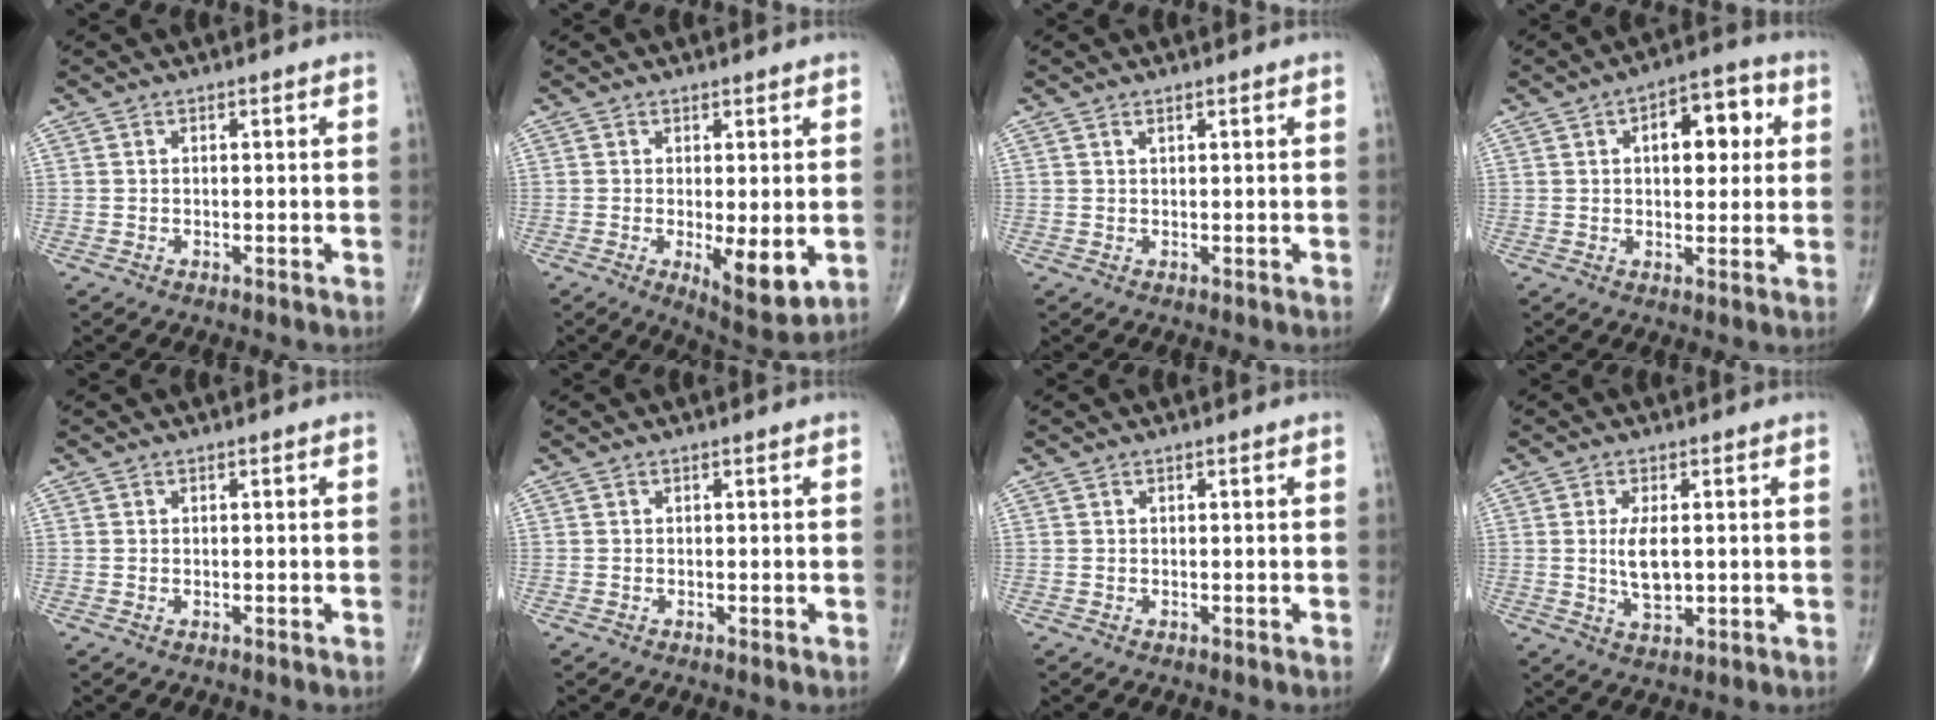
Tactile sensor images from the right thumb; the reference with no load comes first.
{"total": 7.5, "force": [-1.3, 2.4, 7.0], "torque": [-0.101, -0.024, -0.014]}
{"total": 0.6, "force": [0.4, 0.1, 0.4], "torque": [-0.007, 0.000, 0.008]}
{"total": 10.1, "force": [2.5, 5.4, 8.2], "torque": [-0.081, 0.013, 0.029]}
{"total": 0.0}
{"total": 0.0}
{"total": 0.0}
{"total": 5.8, "force": [0.4, 2.5, 5.2], "torque": [-0.098, -0.012, 0.010]}